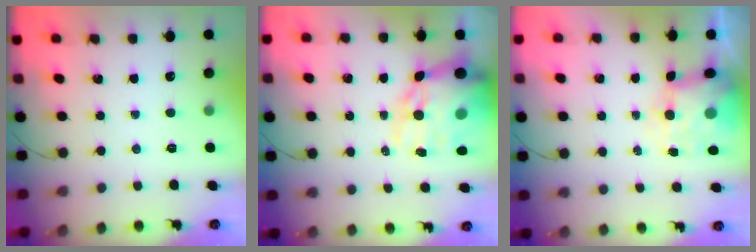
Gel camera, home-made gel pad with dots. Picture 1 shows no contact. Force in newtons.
{"total": 21.4, "press": 20.9, "slide": 4.6}
{"total": 6.2, "press": 6.1, "slide": 1.4}